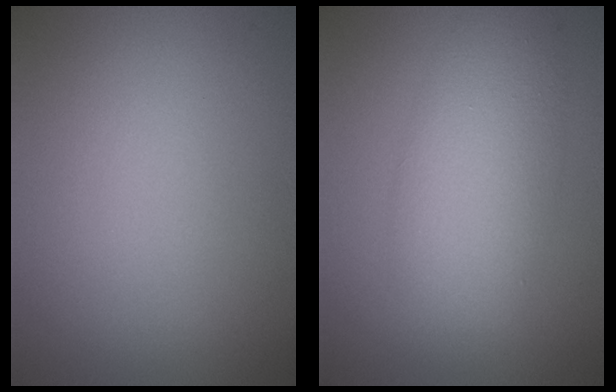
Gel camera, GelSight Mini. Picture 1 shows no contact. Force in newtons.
{"total": 5.6, "press": 5.6, "slide": 0.1}